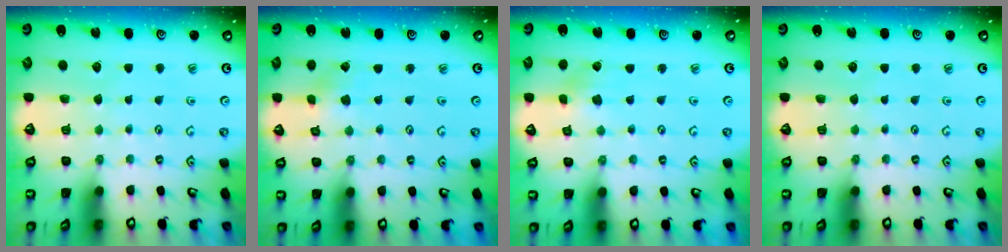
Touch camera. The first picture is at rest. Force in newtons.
{"total": 1.5, "press": 1.5, "slide": 0.2}
{"total": 2.3, "press": 2.3, "slide": 0.4}
{"total": 0.0}